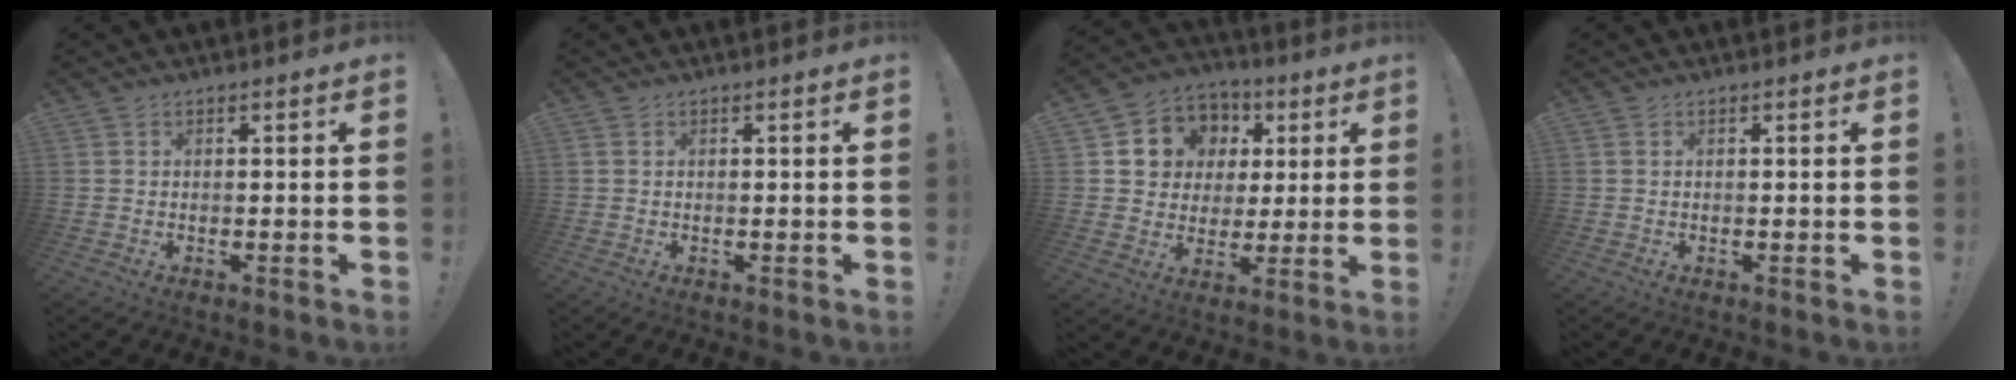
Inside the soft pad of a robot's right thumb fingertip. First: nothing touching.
{"total": 0.0}
{"total": 10.4, "force": [2.9, 9.6, 2.9], "torque": [-0.042, -0.013, 0.066]}
{"total": 0.0}